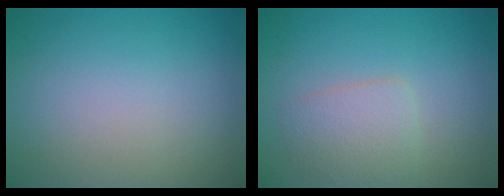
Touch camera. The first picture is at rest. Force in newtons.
{"total": 2.5, "press": 2.5, "slide": 0.0}